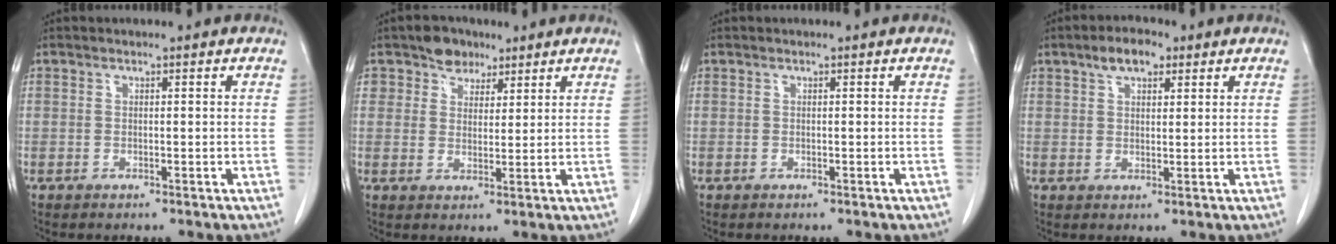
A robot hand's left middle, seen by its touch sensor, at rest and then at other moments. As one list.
[{"total": 4.5, "force": [3.1, 3.1, 1.0], "torque": [-0.016, 0.005, 0.052]}, {"total": 0.0}, {"total": 4.6, "force": [2.7, 2.2, 2.9], "torque": [-0.055, 0.014, 0.048]}]